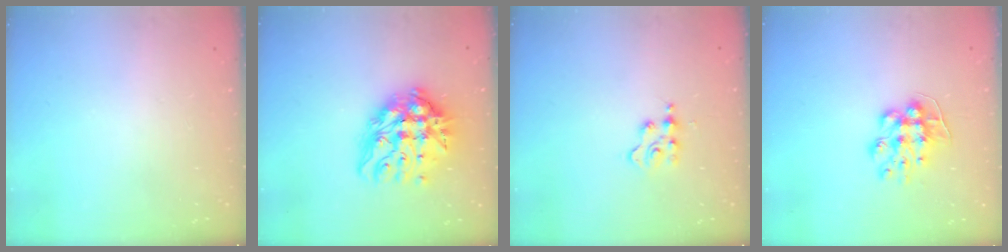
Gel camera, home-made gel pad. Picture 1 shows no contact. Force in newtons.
{"total": 17.8, "press": 17.8, "slide": 1.6}
{"total": 2.3, "press": 2.2, "slide": 0.5}
{"total": 9.9, "press": 9.9, "slide": 0.8}